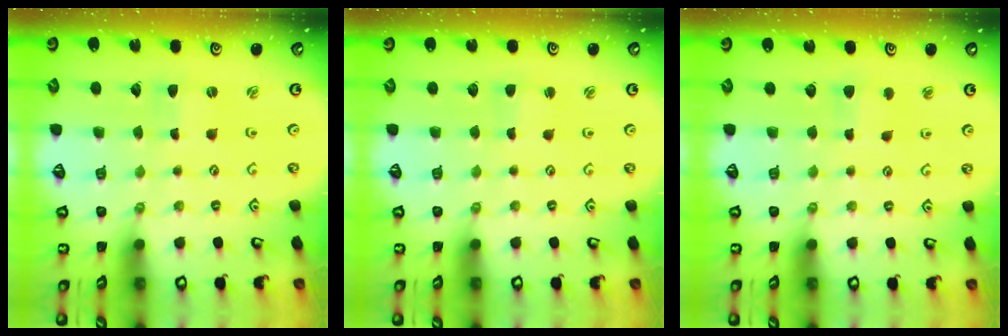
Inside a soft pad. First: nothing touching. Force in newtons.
{"total": 2.3, "press": 2.3, "slide": 0.4}
{"total": 3.8, "press": 3.7, "slide": 0.6}